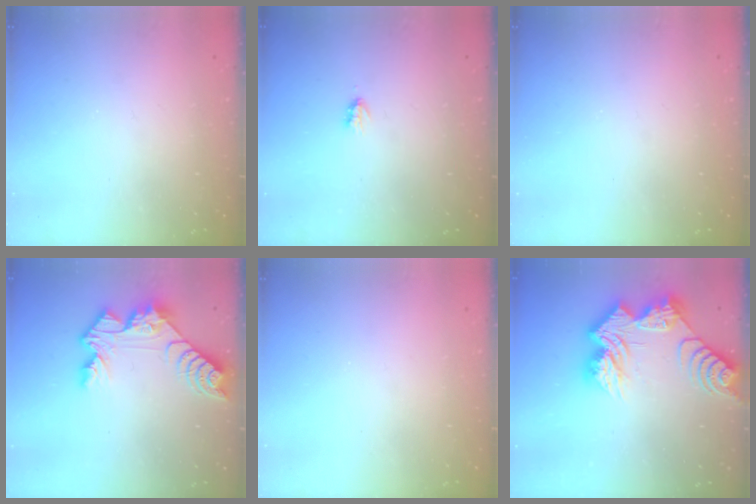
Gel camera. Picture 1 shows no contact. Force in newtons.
{"total": 1.9, "press": 1.8, "slide": 0.4}
{"total": 0.0}
{"total": 11.2, "press": 11.1, "slide": 1.0}
{"total": 0.0}
{"total": 19.6, "press": 19.6, "slide": 1.4}